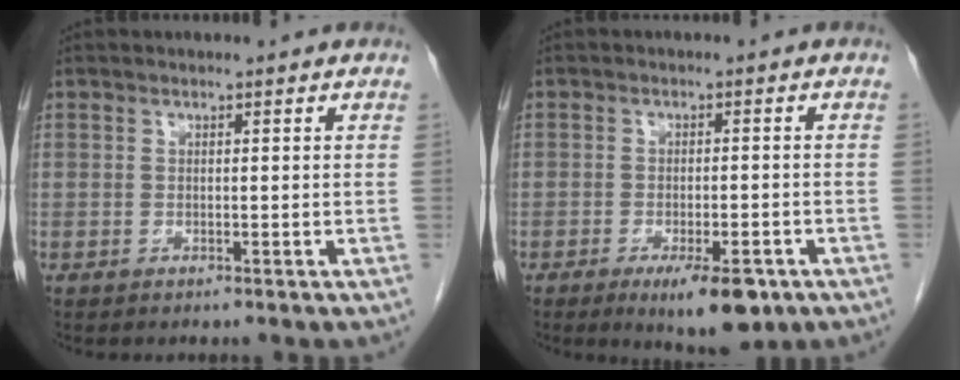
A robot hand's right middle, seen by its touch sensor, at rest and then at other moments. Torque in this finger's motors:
{"motor_torque": [0.57, -0.24, 0.01, 0.02]}